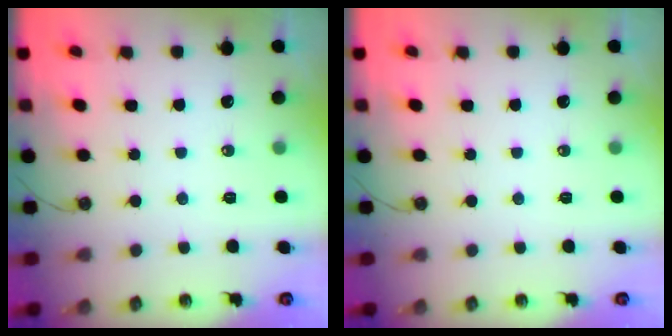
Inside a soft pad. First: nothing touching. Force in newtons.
{"total": 0.0}